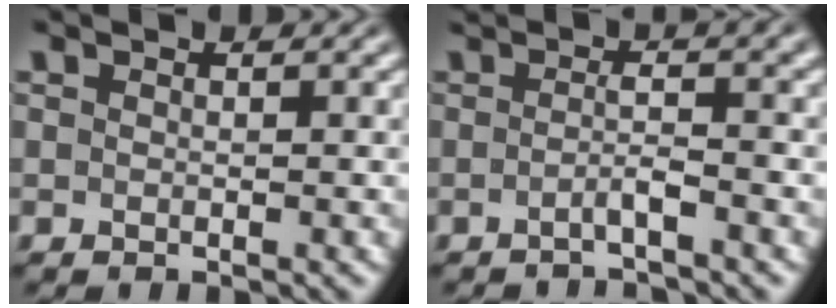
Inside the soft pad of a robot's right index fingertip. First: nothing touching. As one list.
[{"total": 2.4, "force": [-1.4, -0.9, 1.7], "torque": [-0.024, 0.001, -0.026]}]